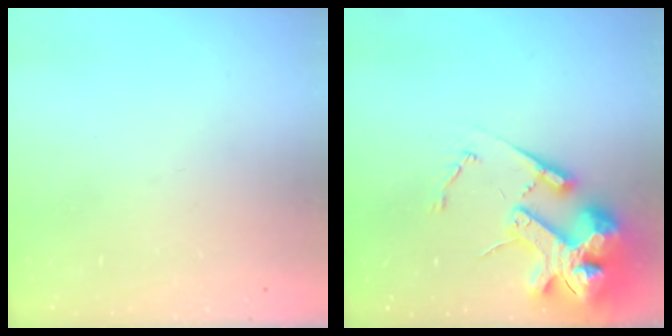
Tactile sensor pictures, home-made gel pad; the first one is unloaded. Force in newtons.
{"total": 19.0, "press": 18.8, "slide": 2.9}